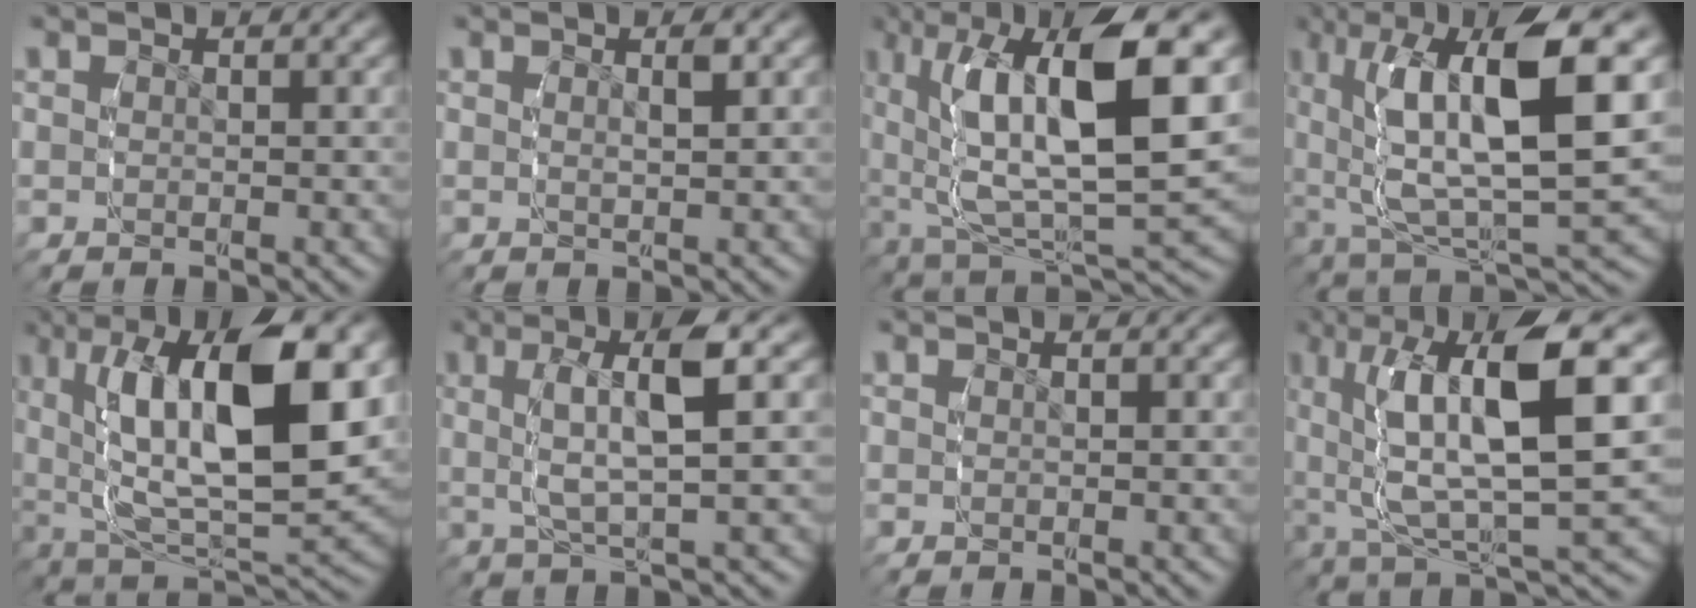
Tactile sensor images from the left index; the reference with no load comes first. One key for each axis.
{"total": 1.1, "fx": 0.6, "fy": 0.0, "fz": 1.0, "tx": -0.012, "ty": 0.001, "tz": 0.008}
{"total": 15.5, "fx": 0.9, "fy": 8.0, "fz": 13.3, "tx": -0.229, "ty": -0.007, "tz": 0.024}
{"total": 14.2, "fx": 1.4, "fy": 7.0, "fz": 12.2, "tx": -0.213, "ty": 0.000, "tz": 0.026}
{"total": 15.5, "fx": 0.9, "fy": 8.2, "fz": 13.1, "tx": -0.236, "ty": -0.012, "tz": 0.030}
{"total": 6.1, "fx": 0.8, "fy": 1.8, "fz": 5.8, "tx": -0.105, "ty": 0.020, "tz": 0.006}
{"total": 0.0}
{"total": 12.9, "fx": 1.7, "fy": 6.3, "fz": 11.2, "tx": -0.197, "ty": 0.004, "tz": 0.027}